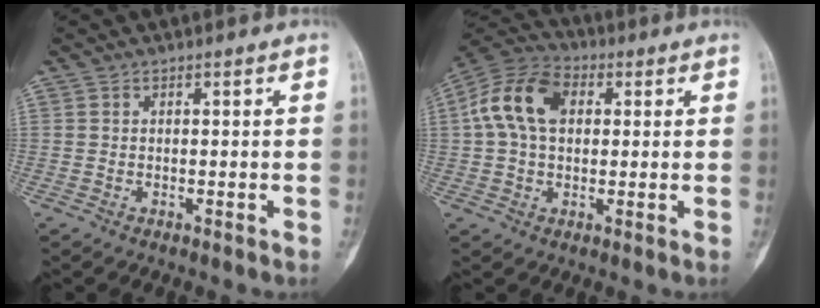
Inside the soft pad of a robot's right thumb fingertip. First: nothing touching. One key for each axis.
{"total": 12.3, "fx": 2.3, "fy": 8.2, "fz": 8.8, "tx": -0.164, "ty": 0.026, "tz": 0.034}